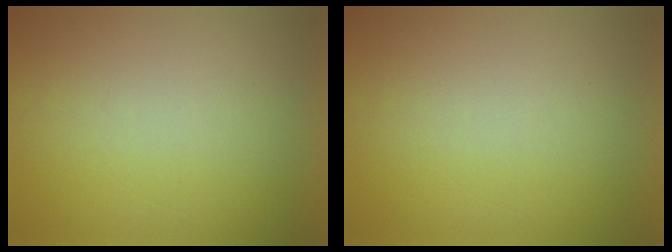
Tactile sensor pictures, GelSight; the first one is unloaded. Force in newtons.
{"total": 3.0}